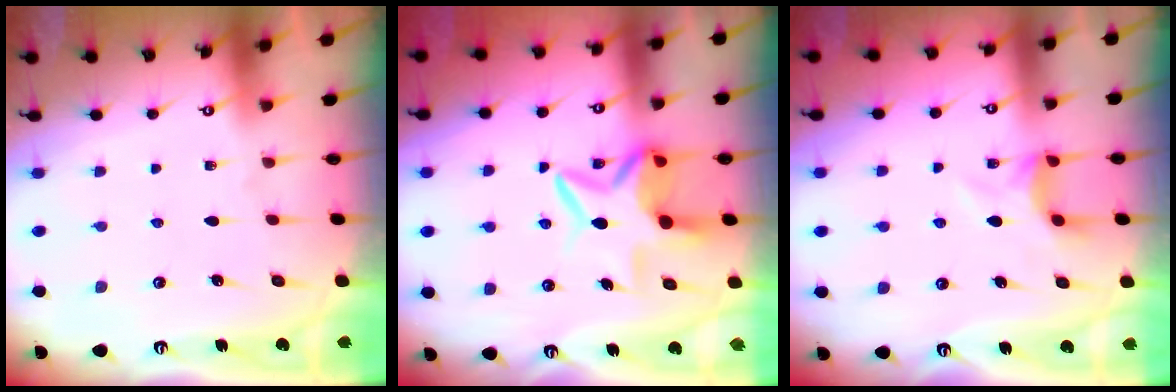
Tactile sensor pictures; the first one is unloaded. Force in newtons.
{"total": 7.2, "press": 7.1, "slide": 0.8}
{"total": 6.1, "press": 6.0, "slide": 0.9}